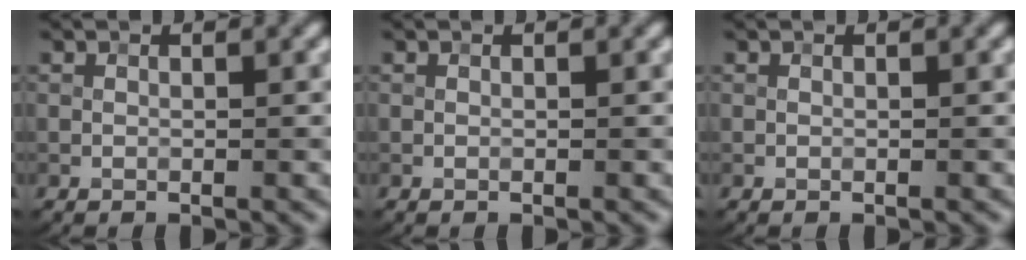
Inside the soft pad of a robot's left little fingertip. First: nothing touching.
{"total": 0.0}
{"total": 0.0}